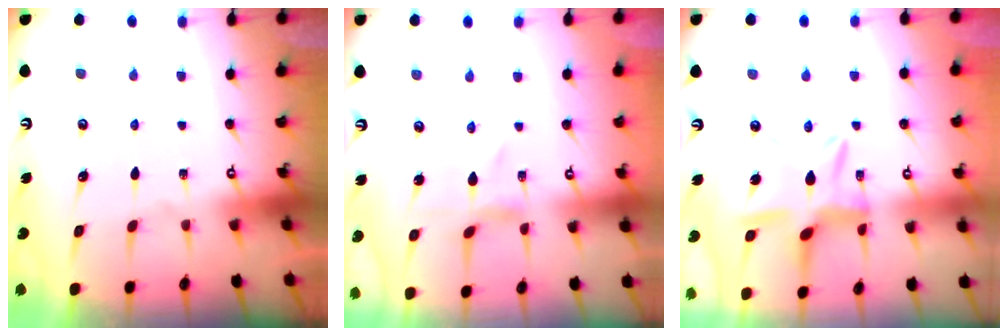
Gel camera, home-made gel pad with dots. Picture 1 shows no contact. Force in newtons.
{"total": 1.2, "press": 1.2, "slide": 0.2}
{"total": 9.9, "press": 9.9, "slide": 0.9}